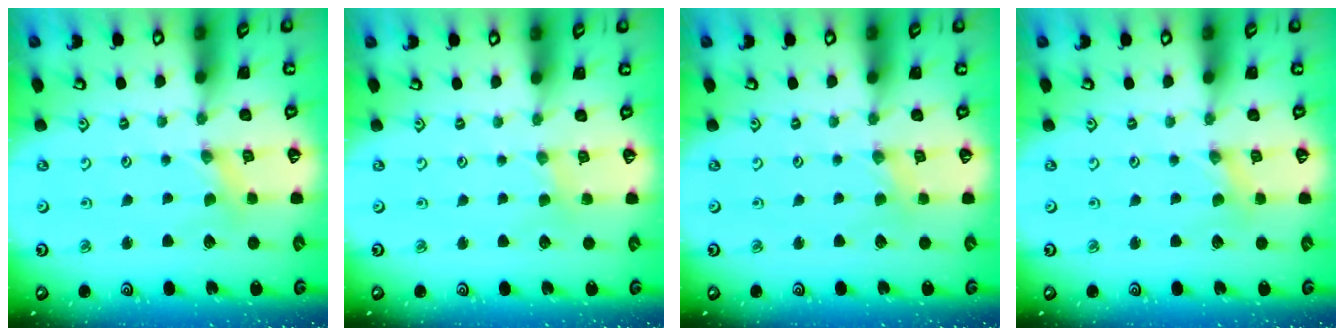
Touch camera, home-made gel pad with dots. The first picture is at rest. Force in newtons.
{"total": 1.5, "press": 1.5, "slide": 0.3}
{"total": 2.4, "press": 2.4, "slide": 0.4}
{"total": 0.0}